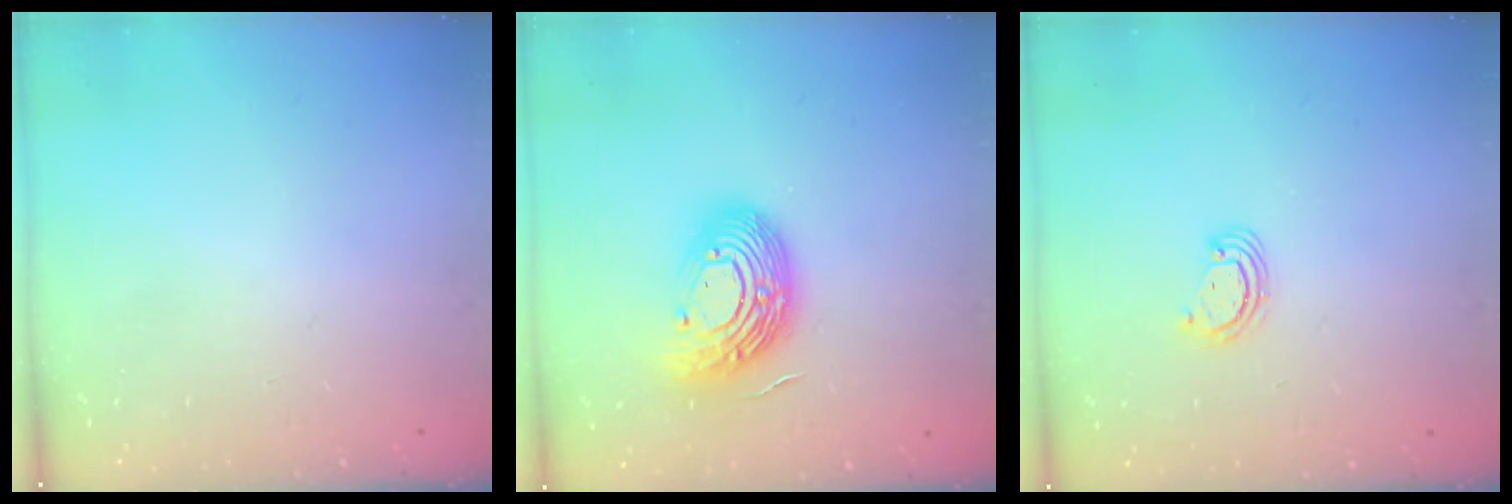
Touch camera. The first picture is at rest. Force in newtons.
{"total": 17.0, "press": 16.9, "slide": 1.2}
{"total": 2.5, "press": 2.5, "slide": 0.3}